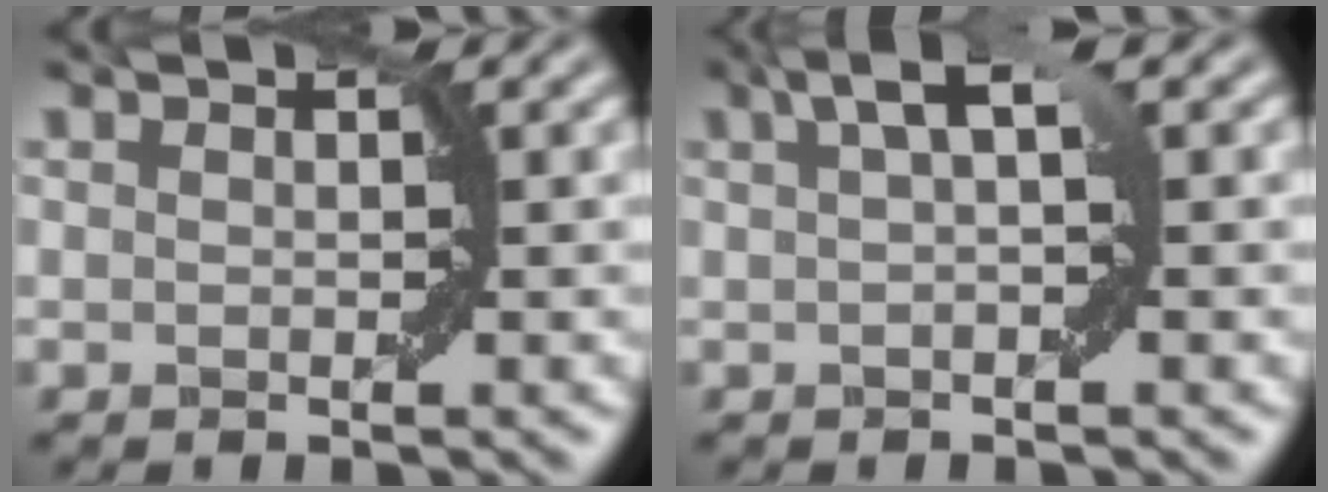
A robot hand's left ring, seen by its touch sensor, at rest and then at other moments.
{"total": 2.6, "force": [1.0, 0.4, 2.3], "torque": [-0.035, 0.008, 0.016]}